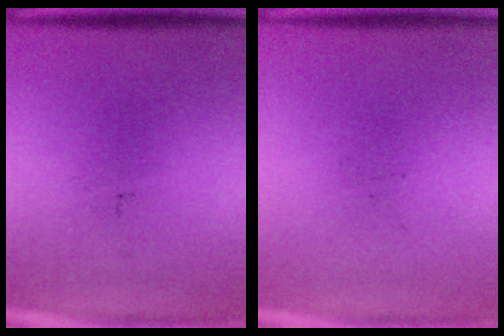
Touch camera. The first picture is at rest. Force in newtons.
{"total": 0.0}